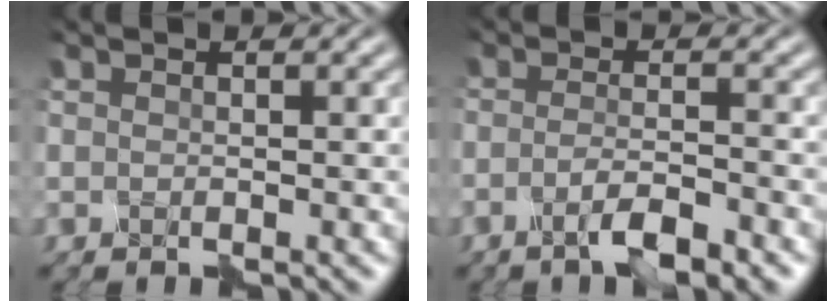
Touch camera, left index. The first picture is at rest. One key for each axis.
{"total": 3.5, "fx": -2.0, "fy": 0.8, "fz": 2.8, "tx": -0.051, "ty": 0.001, "tz": -0.043}